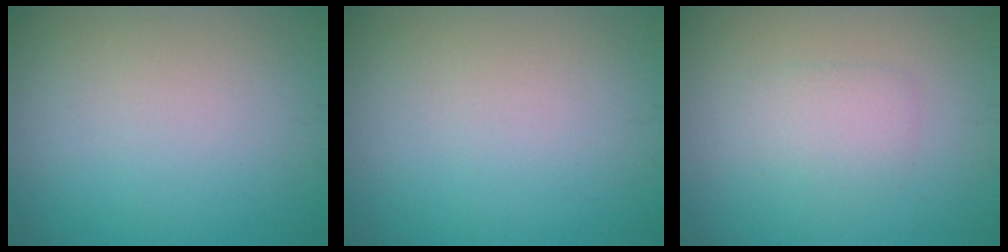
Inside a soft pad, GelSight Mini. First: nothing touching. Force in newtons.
{"total": 0.0}
{"total": 1.9, "press": 1.9, "slide": 0.0}